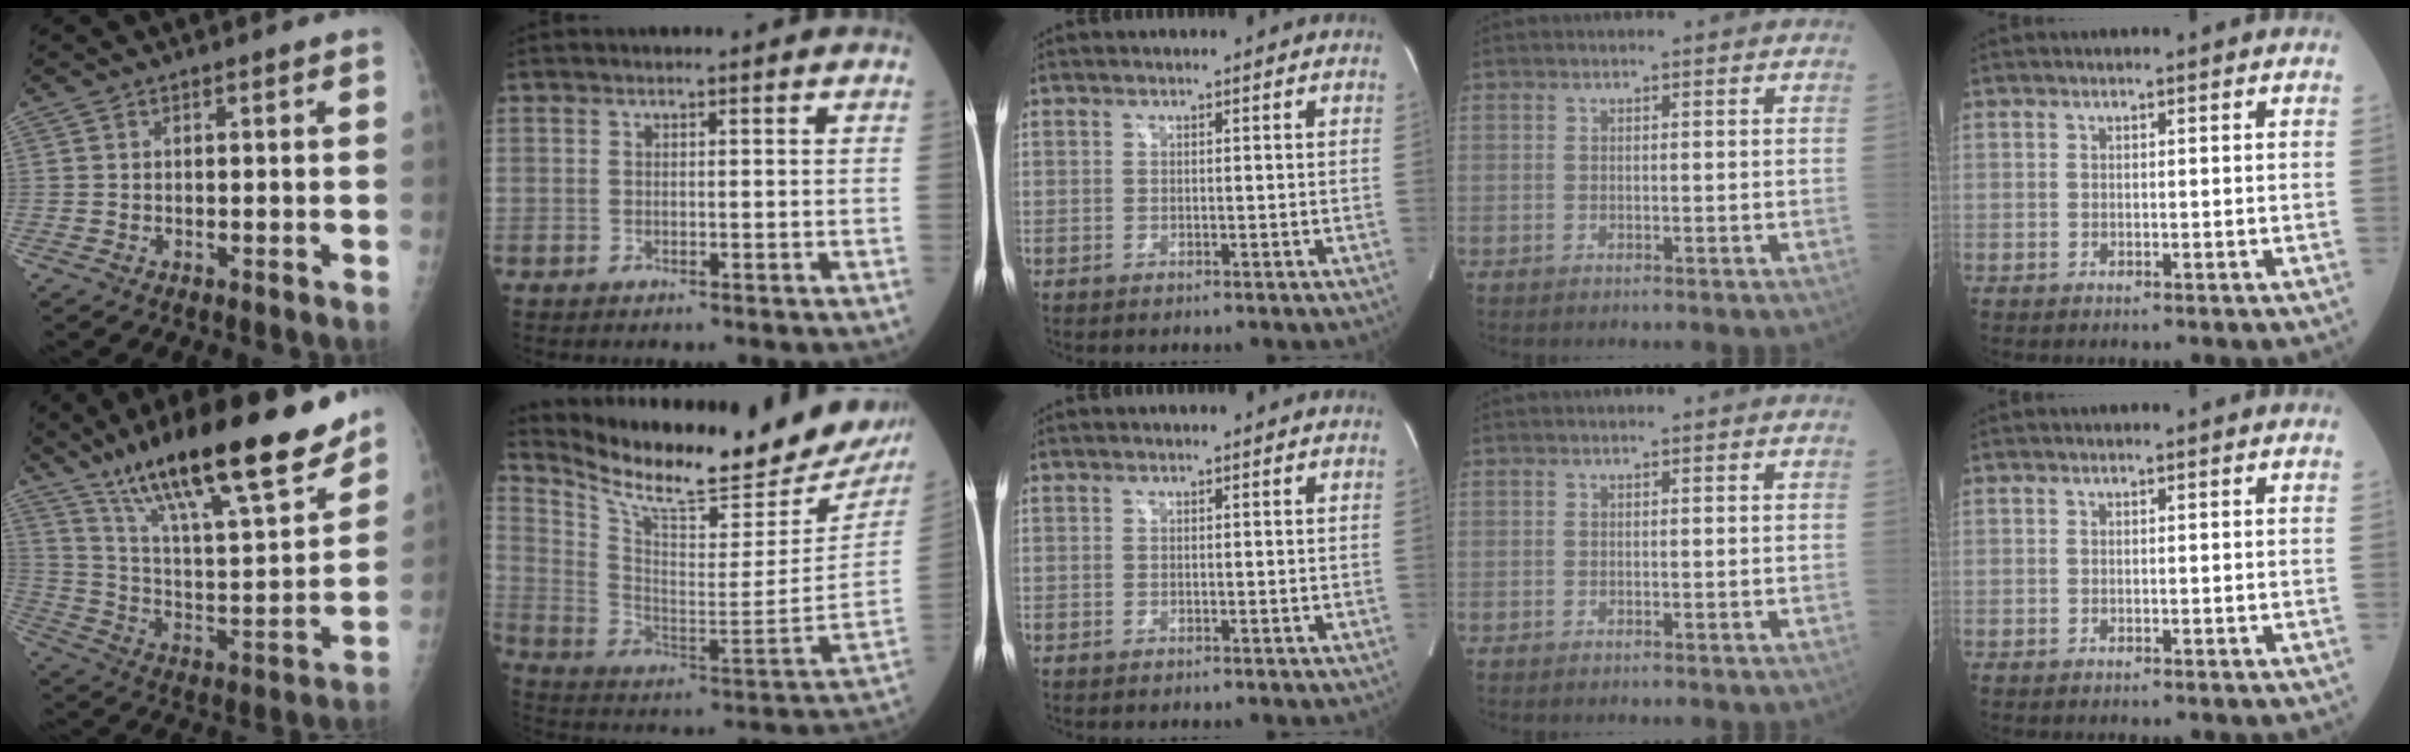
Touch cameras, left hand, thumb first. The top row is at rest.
{"thumb": {"total": 27.4, "force": [19.4, 5.9, 18.5], "torque": [-0.275, -0.068, 0.324]}, "index": {"total": 24.1, "force": [21.8, 3.8, 9.6], "torque": [-0.176, -0.079, 0.315]}}